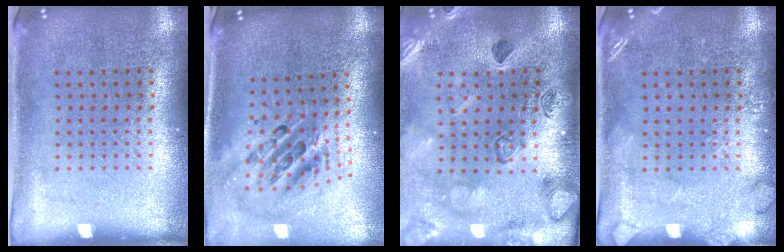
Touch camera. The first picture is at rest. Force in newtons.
{"total": 2.4, "press": 1.7, "slide": 1.7}
{"total": 2.3, "press": 2.3, "slide": 0.5}
{"total": 1.8, "press": 1.8, "slide": 0.3}